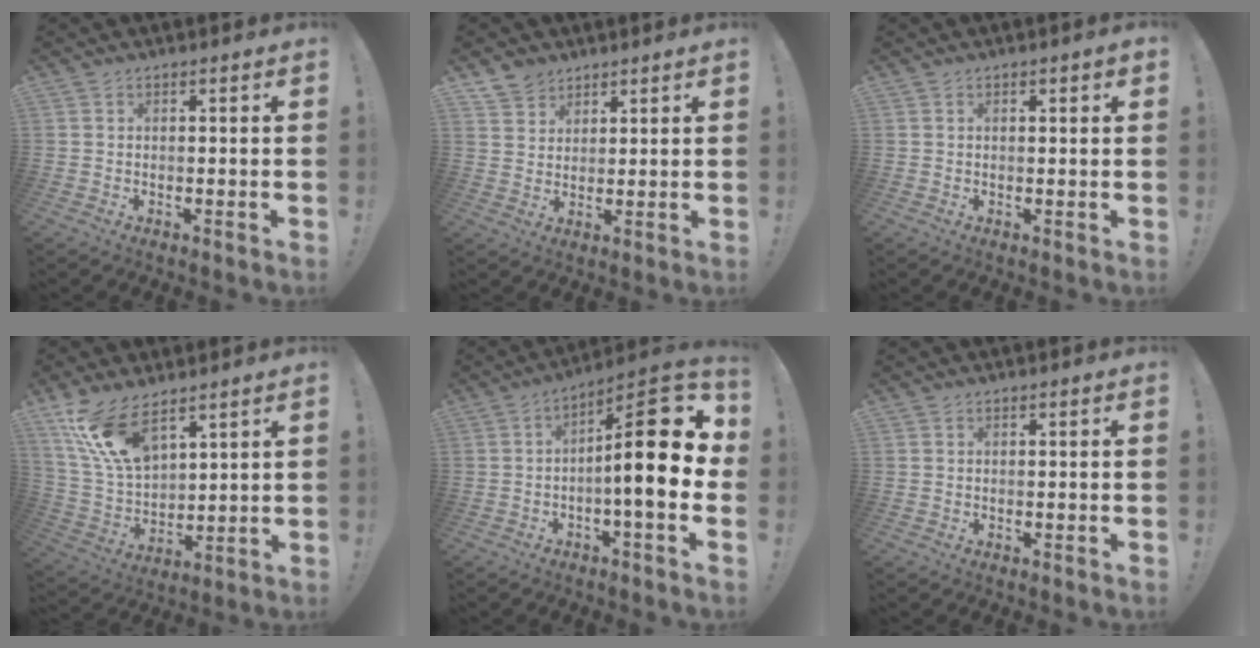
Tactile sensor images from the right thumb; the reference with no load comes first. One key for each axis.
{"total": 5.5, "fx": 4.4, "fy": 3.3, "fz": 0.4, "tx": -0.008, "ty": -0.029, "tz": 0.085}
{"total": 1.0, "fx": 0.6, "fy": 0.3, "fz": 0.7, "tx": -0.010, "ty": 0.000, "tz": 0.009}
{"total": 15.1, "fx": 10.0, "fy": 6.9, "fz": 9.1, "tx": -0.206, "ty": -0.055, "tz": 0.190}
{"total": 19.0, "fx": 1.2, "fy": 4.9, "fz": 18.4, "tx": -0.272, "ty": -0.004, "tz": 0.017}
{"total": 0.0}